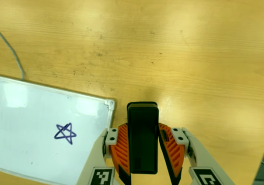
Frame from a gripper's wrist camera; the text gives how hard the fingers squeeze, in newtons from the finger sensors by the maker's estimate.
{"total": 5.0, "left": 3.8, "right": 6.3}